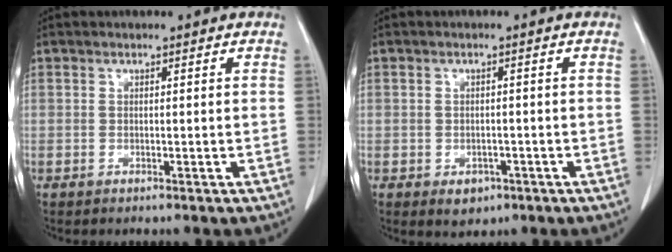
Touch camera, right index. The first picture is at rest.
{"total": 2.8, "force": [-1.4, 2.1, 1.3], "torque": [-0.011, 0.003, -0.009]}